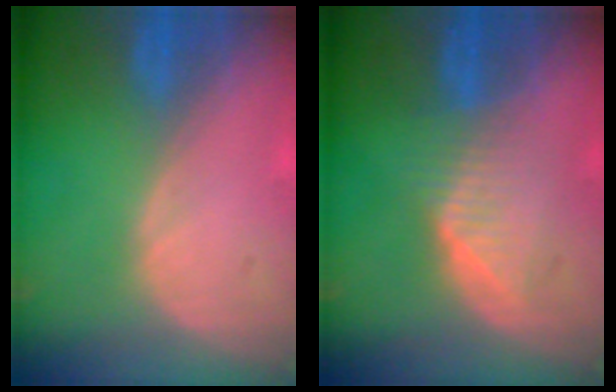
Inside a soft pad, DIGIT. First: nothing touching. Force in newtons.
{"total": 5.2, "press": 5.2, "slide": 0.4}